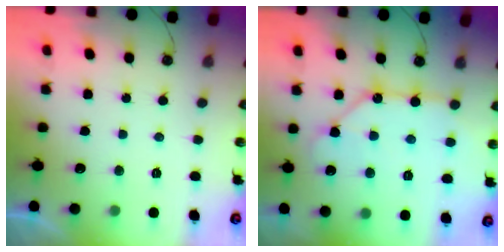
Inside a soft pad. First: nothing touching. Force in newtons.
{"total": 11.3, "press": 11.3, "slide": 1.0}